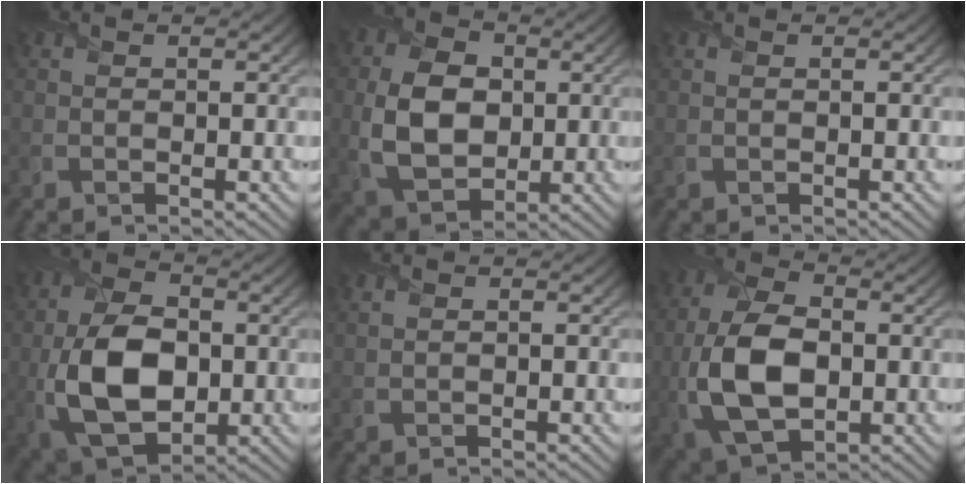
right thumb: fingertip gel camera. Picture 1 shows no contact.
{"total": 10.5, "force": [0.1, 7.5, 7.4], "torque": [-0.174, -0.002, -0.004]}
{"total": 0.0}
{"total": 13.0, "force": [-1.7, 8.1, 10.0], "torque": [-0.226, -0.005, -0.034]}
{"total": 0.7, "force": [0.4, 0.2, 0.6], "torque": [-0.016, 0.002, 0.012]}
{"total": 12.7, "force": [-1.8, 7.6, 10.0], "torque": [-0.237, -0.006, -0.034]}